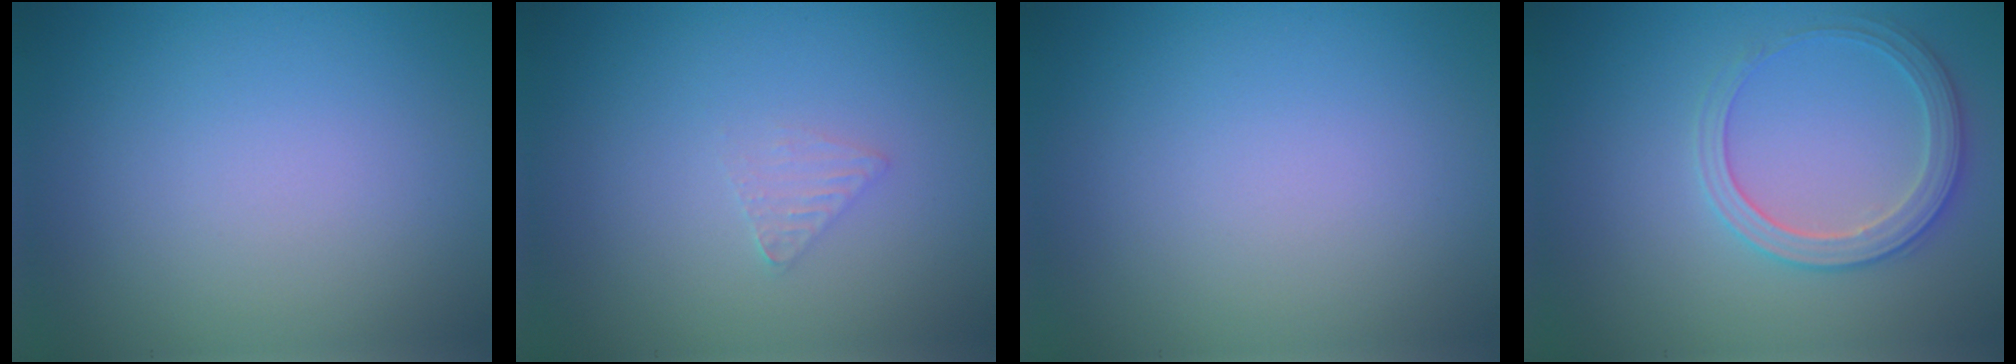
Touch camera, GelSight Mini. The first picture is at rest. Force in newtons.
{"total": 1.0, "press": 1.0, "slide": 0.1}
{"total": 0.0}
{"total": 3.0, "press": 2.9, "slide": 0.2}